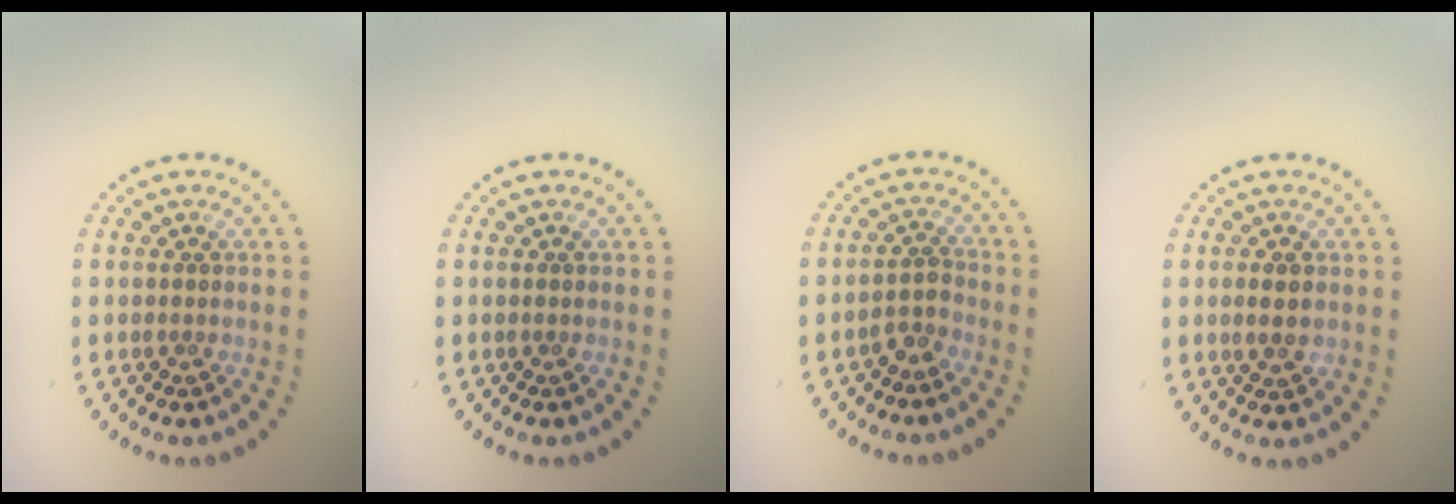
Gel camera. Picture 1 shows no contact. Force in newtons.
{"total": 0.0}
{"total": 1.7, "press": 1.3, "slide": 1.0}
{"total": 1.3, "press": 1.3, "slide": 0.3}